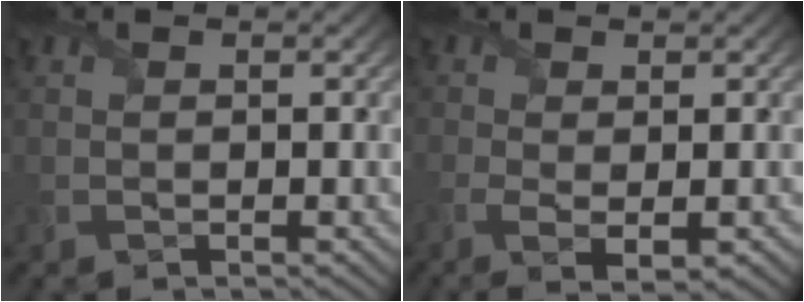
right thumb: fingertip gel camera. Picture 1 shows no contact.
{"total": 3.5, "force": [-1.2, 1.2, 3.0], "torque": [-0.078, -0.011, -0.020]}